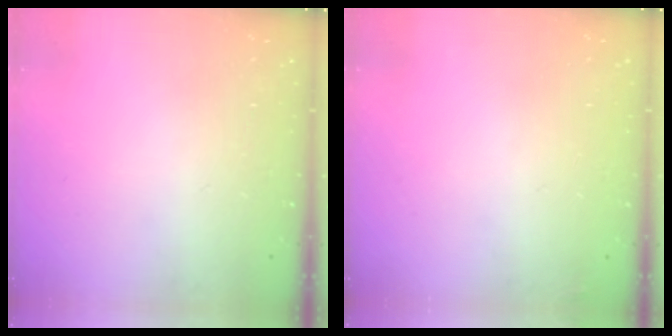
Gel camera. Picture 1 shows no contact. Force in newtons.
{"total": 2.3, "press": 2.2, "slide": 0.8}